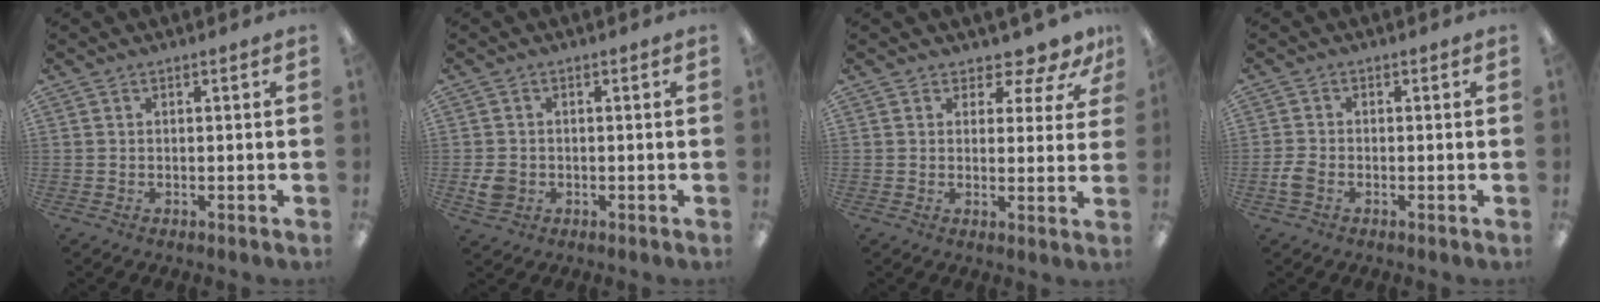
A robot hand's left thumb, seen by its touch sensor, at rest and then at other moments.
{"total": 3.6, "force": [-0.6, 3.2, 1.6], "torque": [-0.024, 0.000, -0.012]}
{"total": 5.6, "force": [4.6, 2.4, 2.1], "torque": [-0.019, -0.039, 0.077]}
{"total": 3.0, "force": [-1.3, 2.0, 1.9], "torque": [-0.043, 0.002, -0.025]}